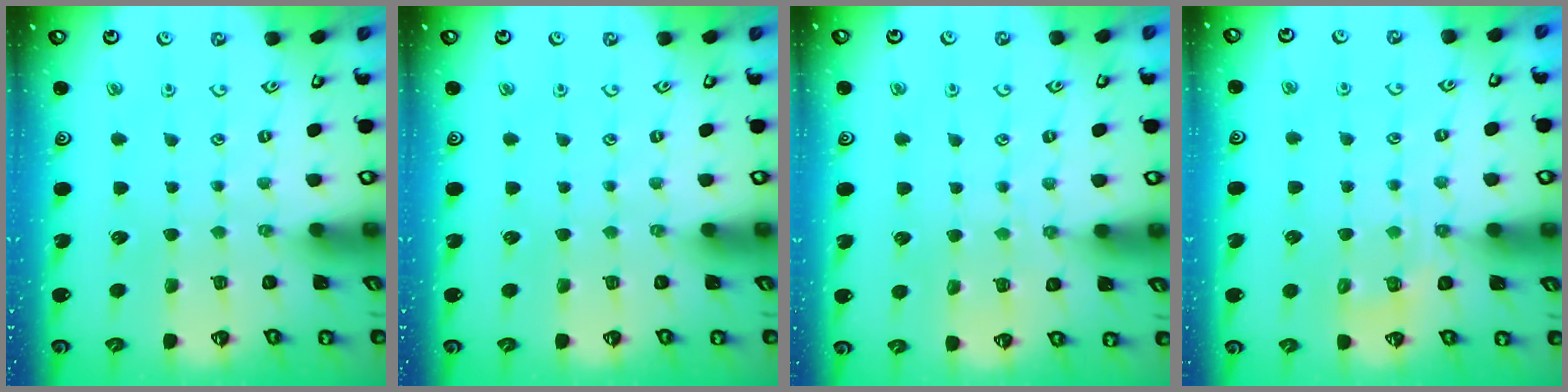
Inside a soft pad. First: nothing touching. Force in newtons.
{"total": 0.0}
{"total": 5.5, "press": 5.4, "slide": 0.6}
{"total": 6.8, "press": 6.7, "slide": 1.1}